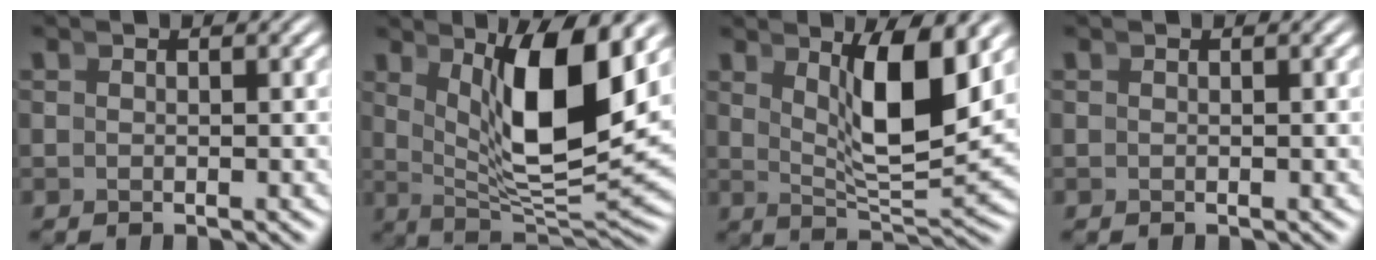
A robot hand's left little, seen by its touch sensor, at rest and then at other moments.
{"total": 9.6, "force": [2.7, 2.8, 8.8], "torque": [-0.134, -0.009, 0.051]}
{"total": 6.3, "force": [2.3, 0.6, 5.8], "torque": [-0.093, -0.012, 0.043]}
{"total": 0.0}